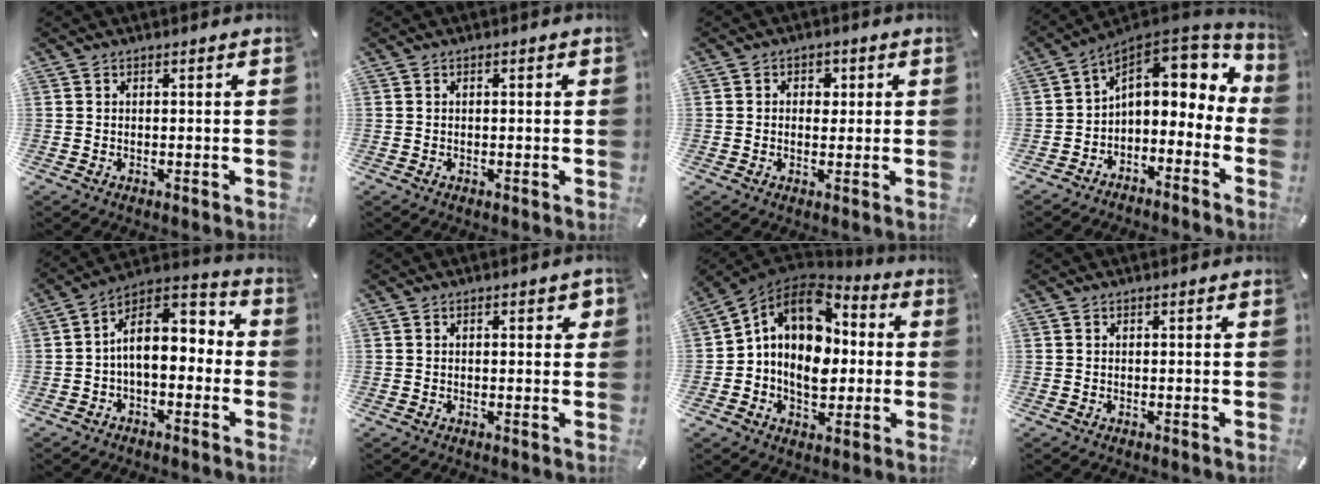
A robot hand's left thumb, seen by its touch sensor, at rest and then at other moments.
{"total": 0.8, "force": [-0.1, 0.2, 0.7], "torque": [-0.014, 0.000, -0.003]}
{"total": 3.0, "force": [0.0, 2.6, 1.5], "torque": [-0.009, -0.001, -0.010]}
{"total": 11.6, "force": [3.2, 7.8, 7.9], "torque": [-0.114, -0.021, 0.058]}
{"total": 10.1, "force": [0.0, 7.1, 7.2], "torque": [-0.120, -0.006, -0.001]}
{"total": 2.3, "force": [0.5, 0.9, 2.0], "torque": [-0.025, 0.000, 0.003]}
{"total": 13.8, "force": [0.8, 11.1, 8.2], "torque": [-0.141, -0.004, 0.016]}
{"total": 0.0}